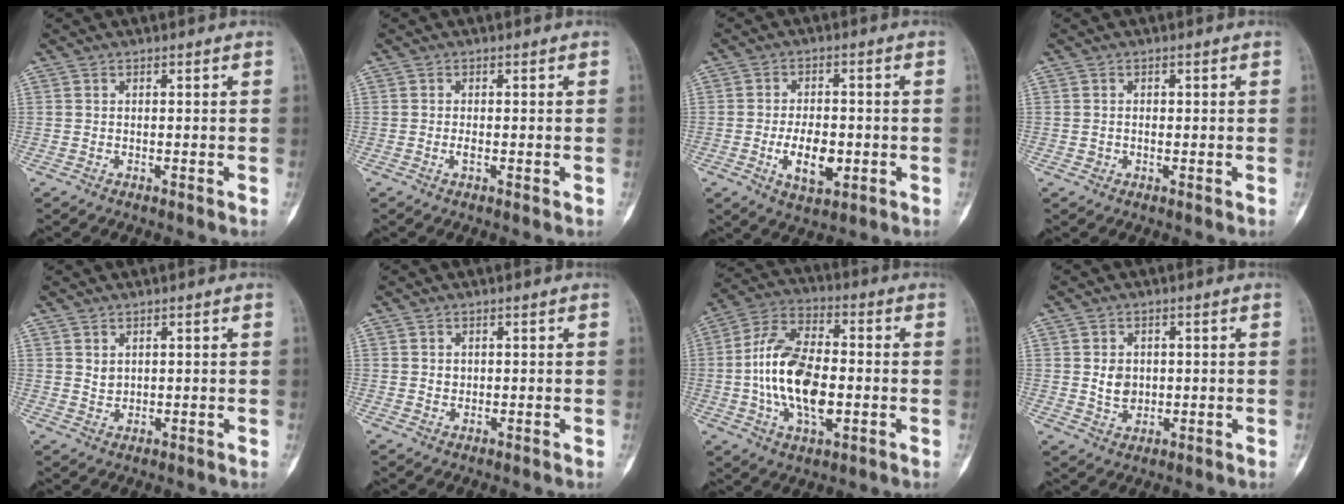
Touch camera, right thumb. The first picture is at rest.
{"total": 1.4, "force": [-0.2, 0.5, 1.2], "torque": [-0.019, 0.001, -0.005]}
{"total": 8.1, "force": [-1.9, 4.4, 6.6], "torque": [-0.102, 0.002, -0.027]}
{"total": 0.9, "force": [0.0, 0.9, 0.1], "torque": [0.003, 0.003, -0.001]}
{"total": 1.8, "force": [0.8, 1.3, 0.9], "torque": [-0.012, -0.009, 0.021]}
{"total": 1.1, "force": [0.3, 1.0, 0.5], "torque": [-0.004, 0.000, 0.007]}
{"total": 16.8, "force": [-1.7, 8.8, 14.2], "torque": [-0.267, 0.019, -0.035]}
{"total": 4.6, "force": [0.4, 3.7, 2.7], "torque": [-0.029, -0.004, 0.014]}